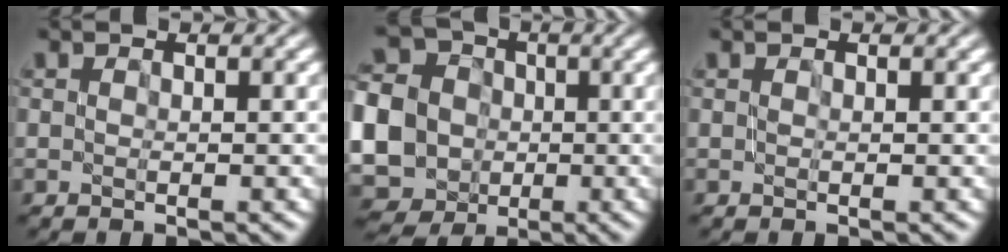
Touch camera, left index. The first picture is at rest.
{"total": 14.3, "force": [-2.3, 12.9, 5.8], "torque": [-0.157, -0.008, -0.075]}
{"total": 0.0}